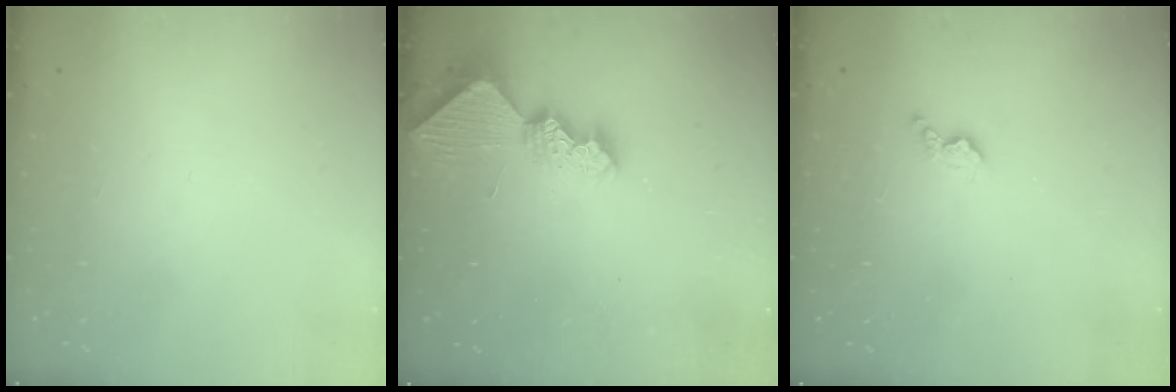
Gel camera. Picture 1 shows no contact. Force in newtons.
{"total": 7.7, "press": 7.7, "slide": 0.7}
{"total": 3.0, "press": 3.0, "slide": 0.5}